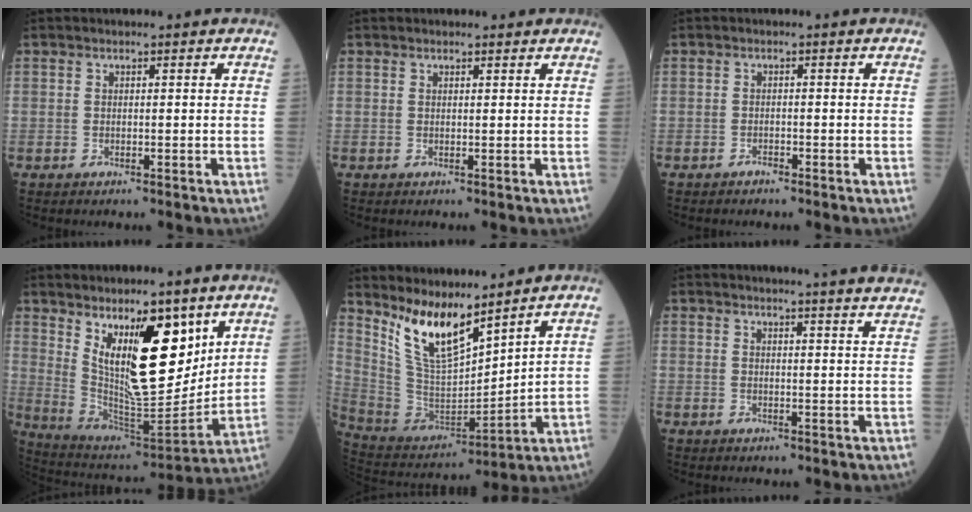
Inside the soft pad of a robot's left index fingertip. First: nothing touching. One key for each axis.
{"total": 1.3, "fx": 1.2, "fy": 0.2, "fz": 0.4, "tx": -0.014, "ty": 0.009, "tz": 0.017}
{"total": 0.6, "fx": -0.6, "fy": 0.1, "fz": 0.3, "tx": -0.005, "ty": -0.001, "tz": -0.010}
{"total": 15.4, "fx": 7.5, "fy": 4.3, "fz": 12.8, "tx": -0.218, "ty": -0.008, "tz": 0.146}
{"total": 11.5, "fx": 9.0, "fy": 2.6, "fz": 6.7, "tx": -0.139, "ty": -0.008, "tz": 0.193}
{"total": 13.2, "fx": 12.6, "fy": -1.1, "fz": 3.5, "tx": -0.041, "ty": -0.057, "tz": 0.124}